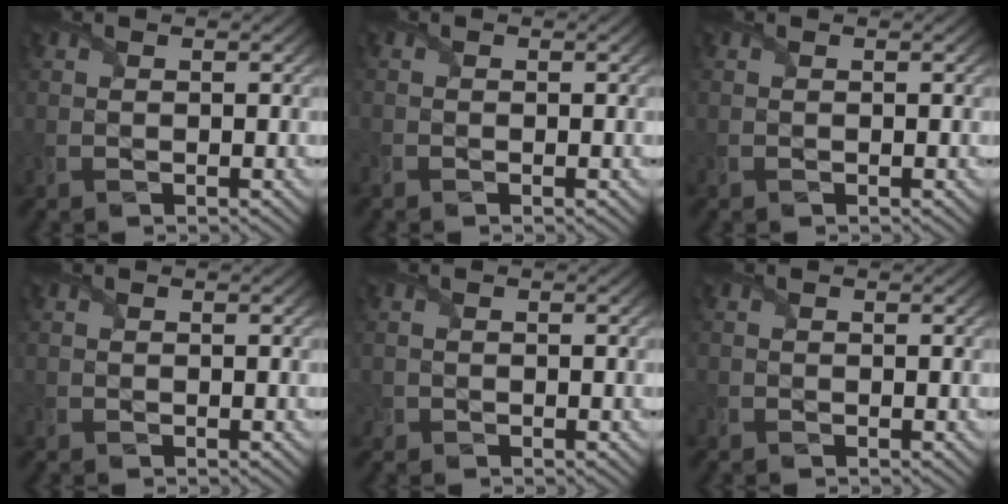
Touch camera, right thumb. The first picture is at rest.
{"total": 1.1, "force": [-0.8, 0.6, 0.5], "torque": [-0.015, -0.005, -0.016]}
{"total": 0.0}
{"total": 0.7, "force": [-0.6, 0.4, 0.0], "torque": [-0.004, -0.003, -0.012]}
{"total": 1.1, "force": [-0.7, 0.8, -0.1], "torque": [-0.001, -0.003, -0.016]}
{"total": 1.0, "force": [-0.8, 0.6, 0.3], "torque": [-0.010, -0.004, -0.017]}